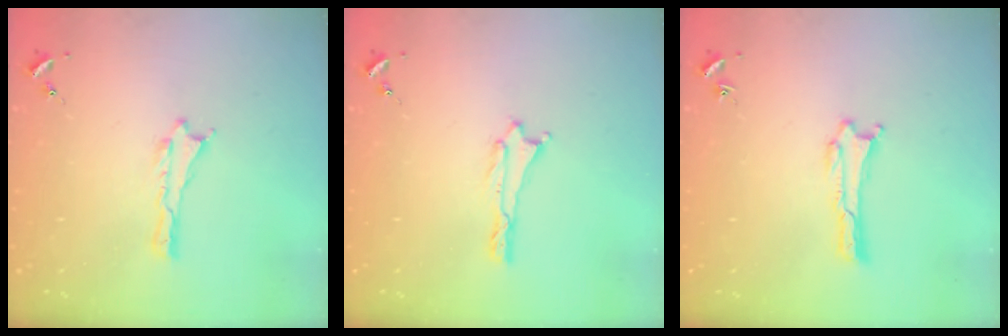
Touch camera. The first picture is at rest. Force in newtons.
{"total": 0.0}
{"total": 0.0}